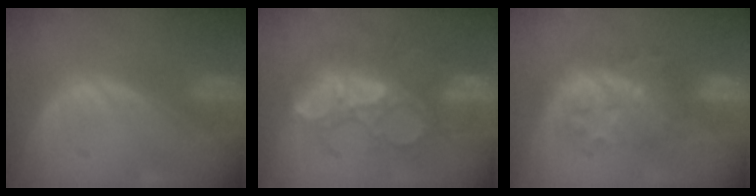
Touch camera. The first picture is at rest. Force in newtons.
{"total": 10.1, "press": 9.2, "slide": 4.3}
{"total": 8.4, "press": 7.9, "slide": 2.7}